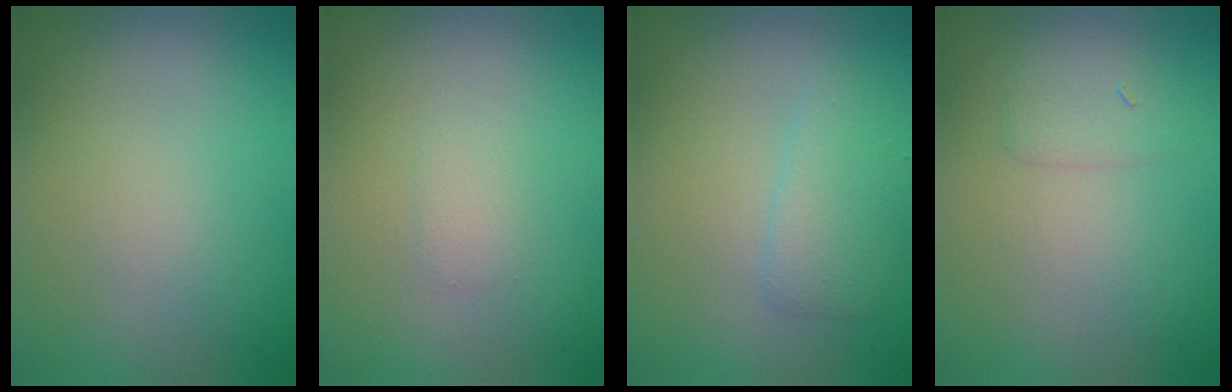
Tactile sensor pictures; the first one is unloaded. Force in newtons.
{"total": 1.0, "press": 1.0, "slide": 0.0}
{"total": 2.3, "press": 2.3, "slide": 0.2}
{"total": 1.5, "press": 1.5, "slide": 0.1}